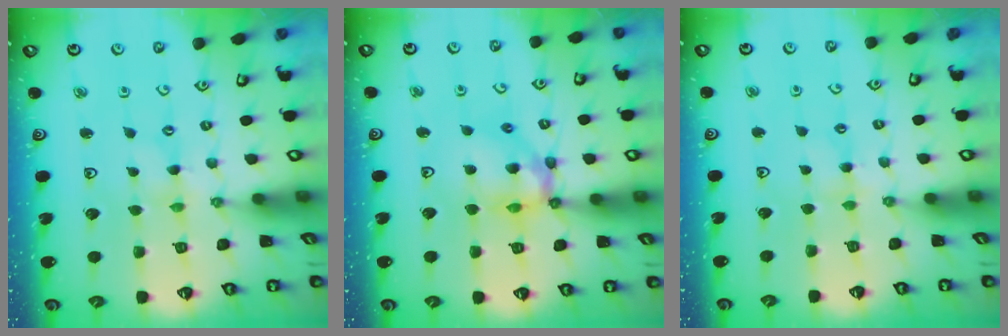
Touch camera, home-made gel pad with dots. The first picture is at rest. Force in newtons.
{"total": 13.5, "press": 13.5, "slide": 1.2}
{"total": 2.4, "press": 2.4, "slide": 0.5}